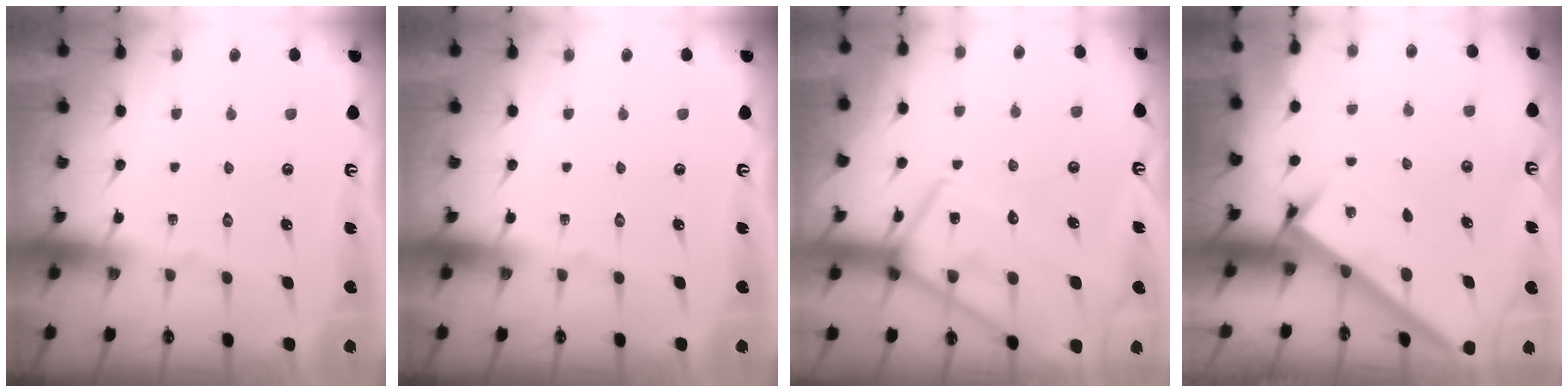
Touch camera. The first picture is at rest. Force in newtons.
{"total": 0.0}
{"total": 14.1, "press": 14.0, "slide": 1.3}
{"total": 2.6, "press": 2.5, "slide": 0.3}